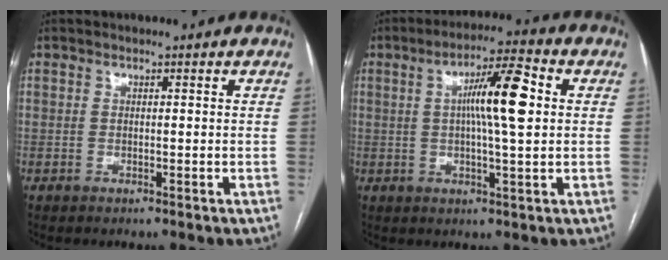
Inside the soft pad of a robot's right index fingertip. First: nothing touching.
{"total": 10.1, "force": [1.6, 0.8, 9.9], "torque": [-0.168, 0.014, 0.024]}